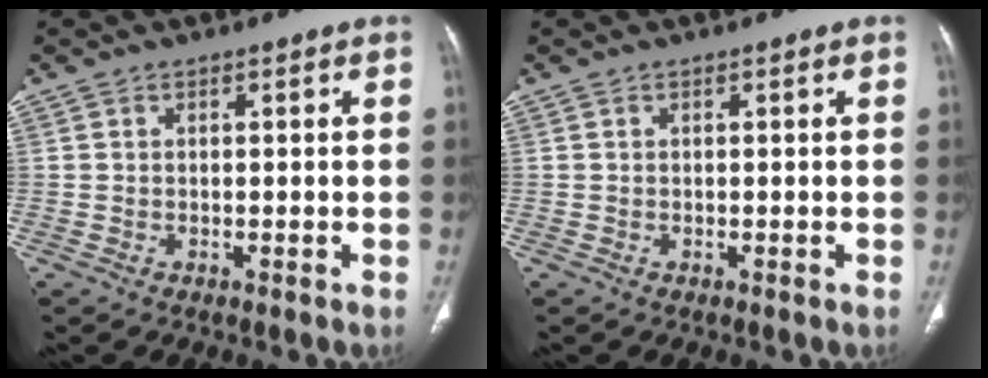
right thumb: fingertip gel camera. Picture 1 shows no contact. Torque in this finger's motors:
{"motor_torque": [0.00, 0.00, 0.00, 0.00, 0.01]}